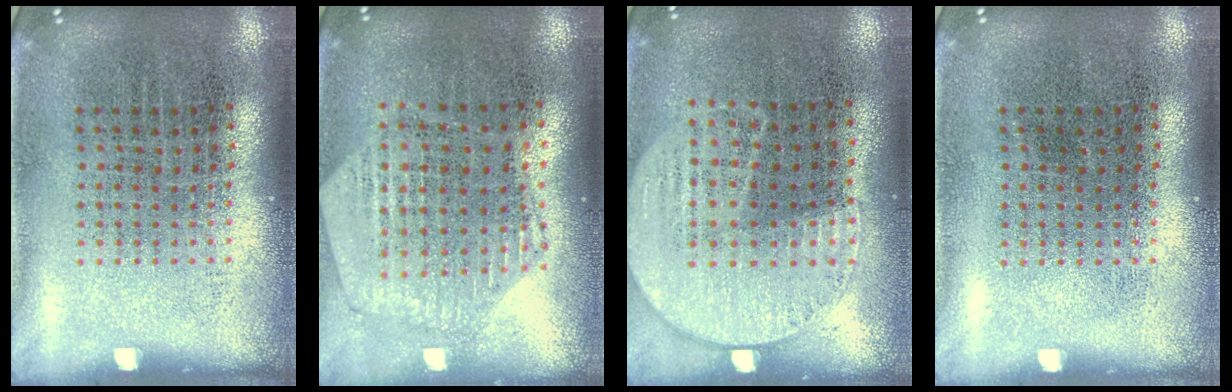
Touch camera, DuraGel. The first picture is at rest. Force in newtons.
{"total": 1.1, "press": 1.1, "slide": 0.1}
{"total": 1.2, "press": 1.0, "slide": 0.6}
{"total": 0.0}